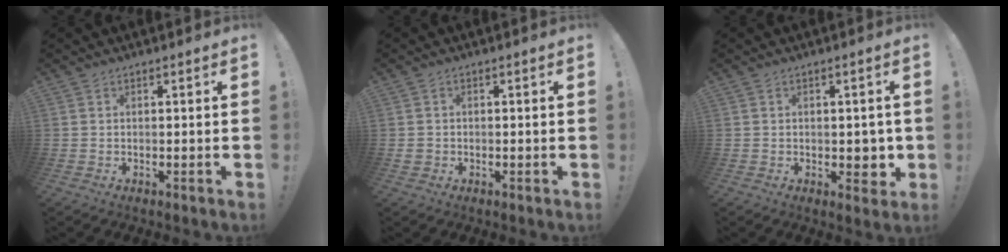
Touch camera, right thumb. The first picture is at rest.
{"total": 1.6, "force": [-0.3, 1.5, 0.3], "torque": [-0.011, 0.006, -0.004]}
{"total": 4.3, "force": [-0.3, 3.2, 2.9], "torque": [-0.031, 0.006, -0.003]}